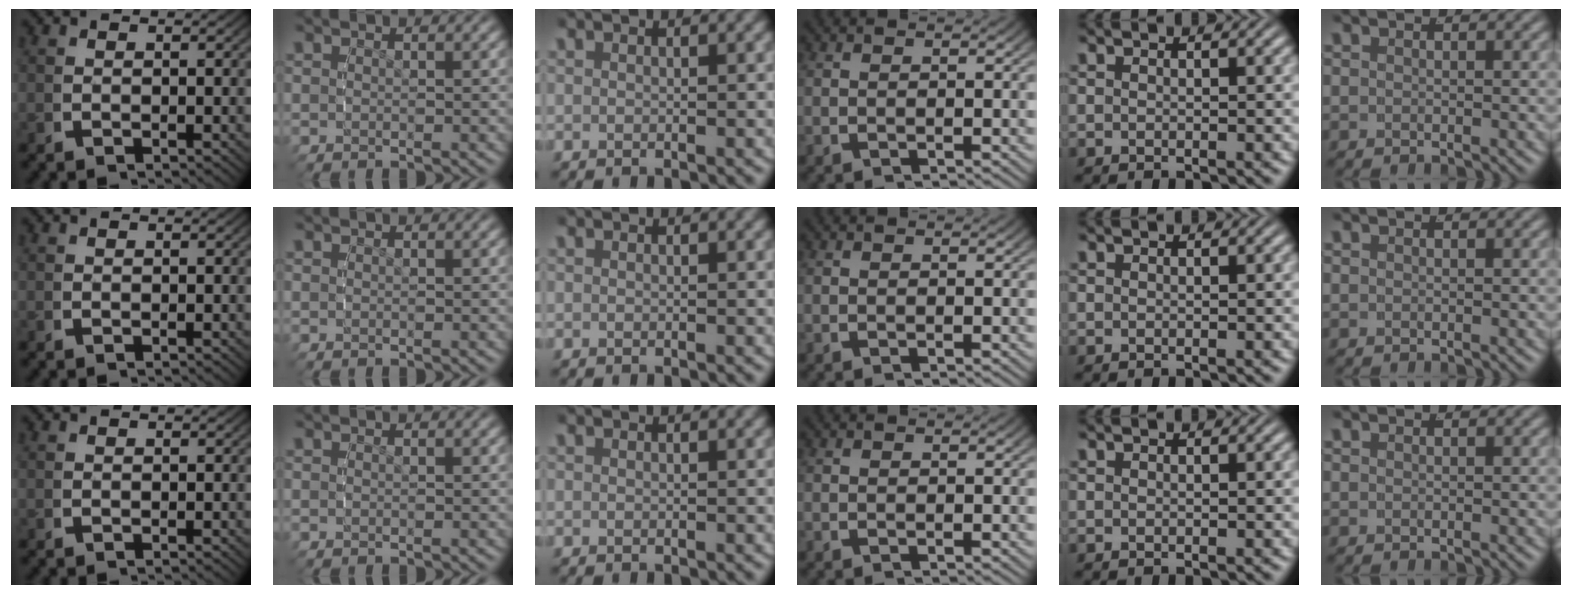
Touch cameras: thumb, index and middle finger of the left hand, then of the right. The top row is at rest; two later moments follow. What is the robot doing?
{"motion": "reach", "object": "pencil case"}